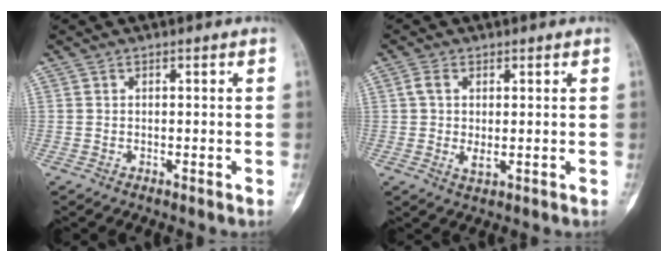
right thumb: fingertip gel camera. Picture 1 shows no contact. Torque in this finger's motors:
{"motor_torque": [0.12, 0.12, 0.59, -0.16, 0.00]}